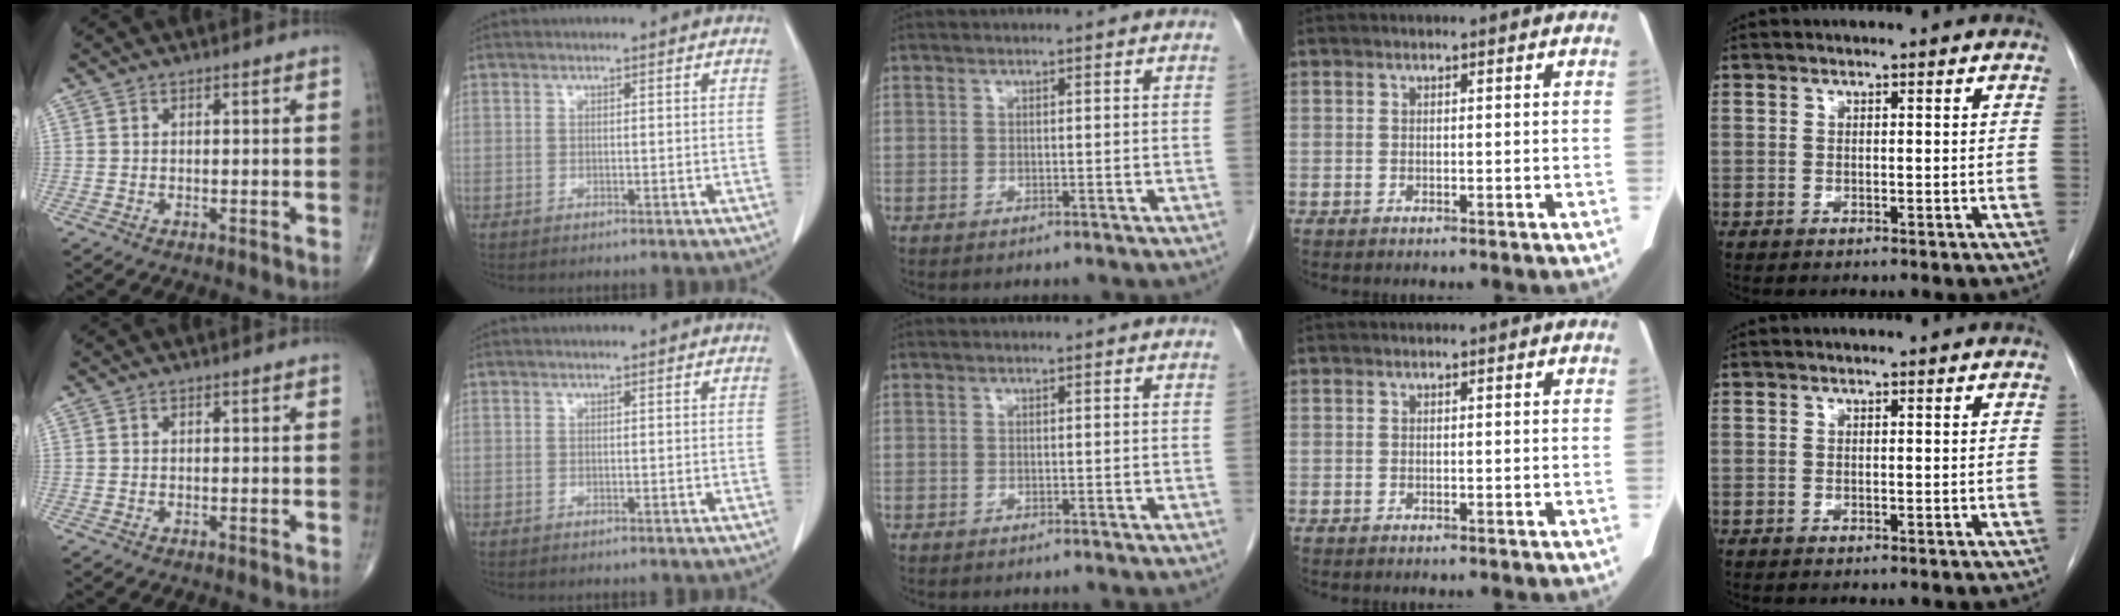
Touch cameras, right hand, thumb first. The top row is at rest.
{}